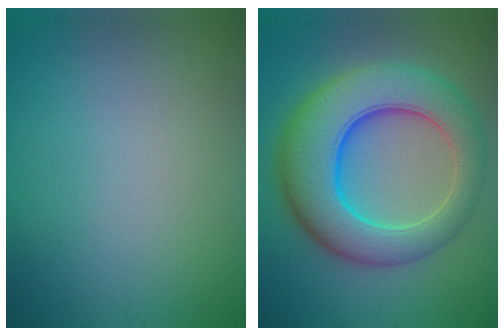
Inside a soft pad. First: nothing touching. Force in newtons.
{"total": 10.6, "press": 10.6, "slide": 0.2}